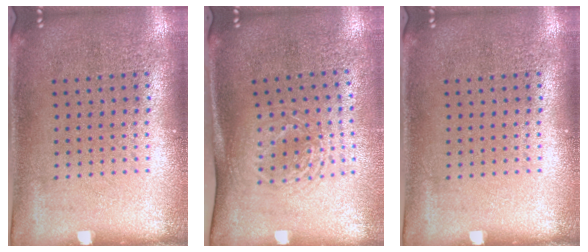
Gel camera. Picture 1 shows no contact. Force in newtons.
{"total": 1.7, "press": 1.3, "slide": 1.1}
{"total": 0.0}